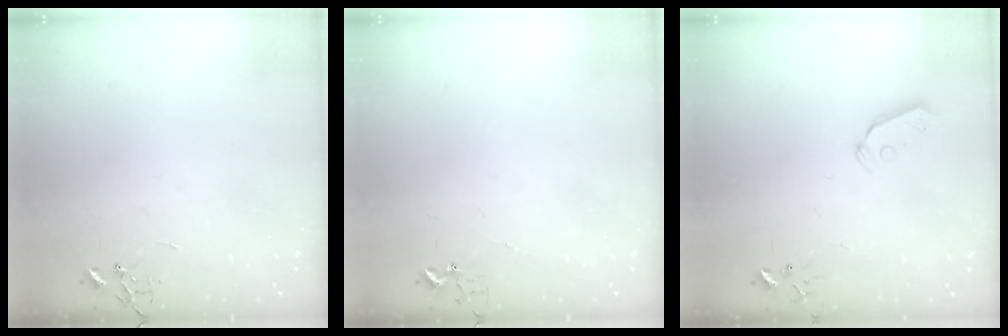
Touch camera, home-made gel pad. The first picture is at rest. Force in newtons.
{"total": 2.9, "press": 2.9, "slide": 0.3}
{"total": 6.4, "press": 6.4, "slide": 0.6}